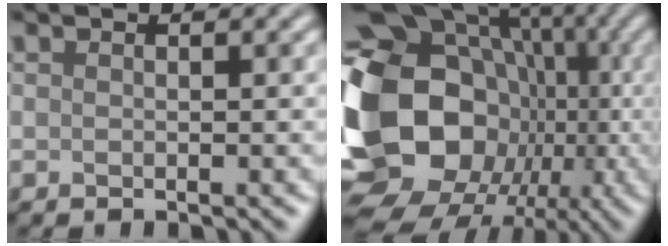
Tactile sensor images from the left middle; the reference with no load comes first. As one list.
[{"total": 19.6, "force": [-2.5, 16.2, 10.9], "torque": [-0.214, 0.012, -0.042]}]